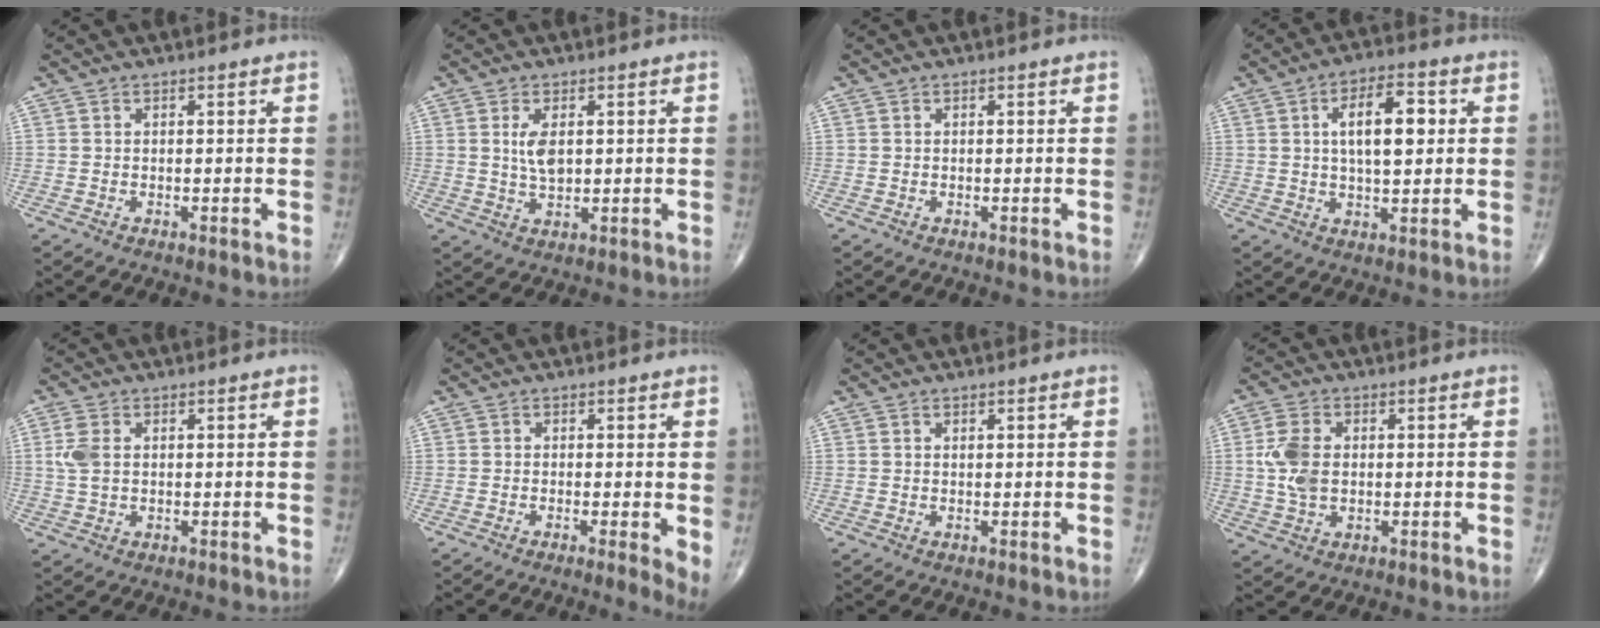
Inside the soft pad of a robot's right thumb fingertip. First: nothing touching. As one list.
[{"total": 4.7, "force": [1.0, 2.4, 3.9], "torque": [-0.075, -0.009, 0.024]}, {"total": 0.0}, {"total": 10.6, "force": [2.1, 4.7, 9.3], "torque": [-0.135, 0.005, 0.032]}, {"total": 4.1, "force": [0.8, 2.5, 3.1], "torque": [-0.082, 0.005, 0.018]}, {"total": 3.5, "force": [-0.2, 0.6, 3.5], "torque": [-0.053, -0.012, -0.008]}, {"total": 0.6, "force": [0.4, 0.2, 0.3], "torque": [-0.006, -0.001, 0.007]}, {"total": 6.9, "force": [0.6, 4.5, 5.2], "torque": [-0.111, 0.003, 0.014]}]